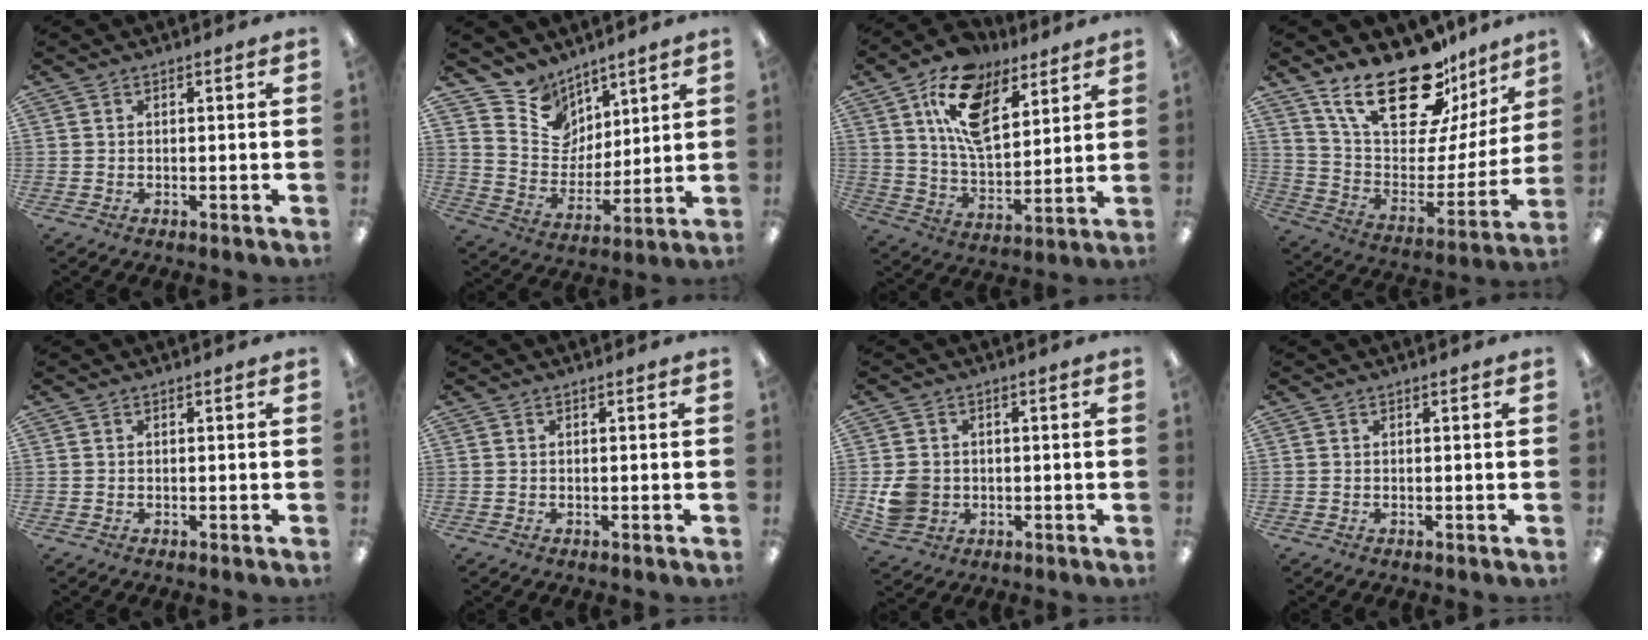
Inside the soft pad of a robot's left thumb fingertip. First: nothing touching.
{"total": 9.8, "force": [7.3, 6.6, 0.3], "torque": [-0.035, -0.072, 0.144]}
{"total": 16.2, "force": [9.5, 8.5, 10.0], "torque": [-0.175, -0.027, 0.171]}
{"total": 26.8, "force": [18.9, 11.1, 15.4], "torque": [-0.258, -0.122, 0.326]}
{"total": 0.0}
{"total": 0.0}
{"total": 6.2, "force": [-0.4, 5.6, 2.4], "torque": [-0.038, 0.011, -0.003]}
{"total": 0.0}